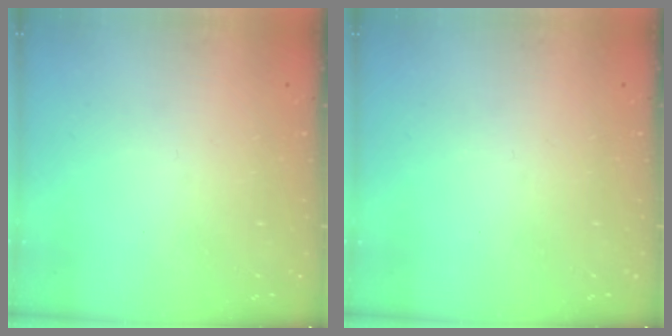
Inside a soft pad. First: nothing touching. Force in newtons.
{"total": 0.0}